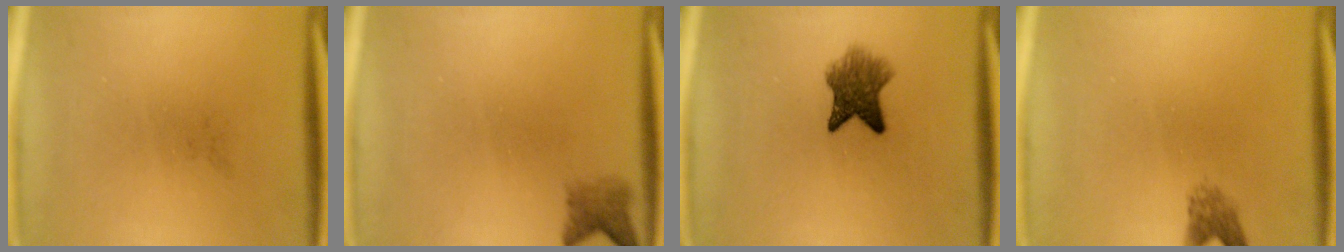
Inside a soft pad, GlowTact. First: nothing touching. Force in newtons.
{"total": 2.3}
{"total": 5.9}
{"total": 2.1}